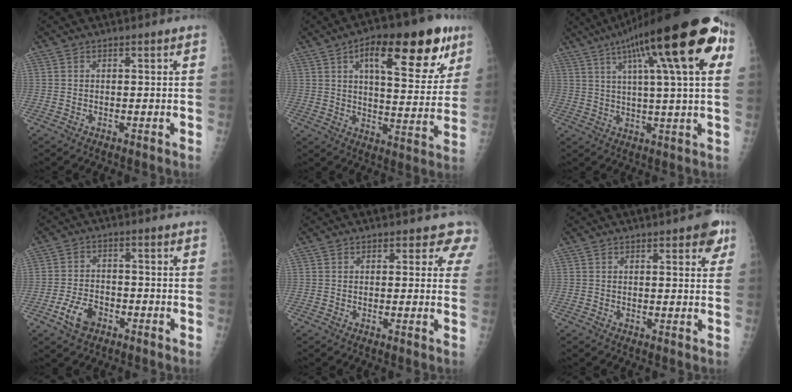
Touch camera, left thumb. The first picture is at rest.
{"total": 21.0, "force": [10.2, 8.1, 16.5], "torque": [-0.194, -0.020, 0.146]}
{"total": 24.6, "force": [10.2, 5.2, 21.8], "torque": [-0.331, 0.013, 0.148]}
{"total": 5.9, "force": [-3.2, 3.7, 3.4], "torque": [-0.059, 0.019, -0.056]}
{"total": 4.1, "force": [3.5, 2.1, 0.6], "torque": [0.033, -0.015, 0.019]}
{"total": 5.1, "force": [2.7, 1.9, 3.9], "torque": [-0.027, -0.007, 0.025]}